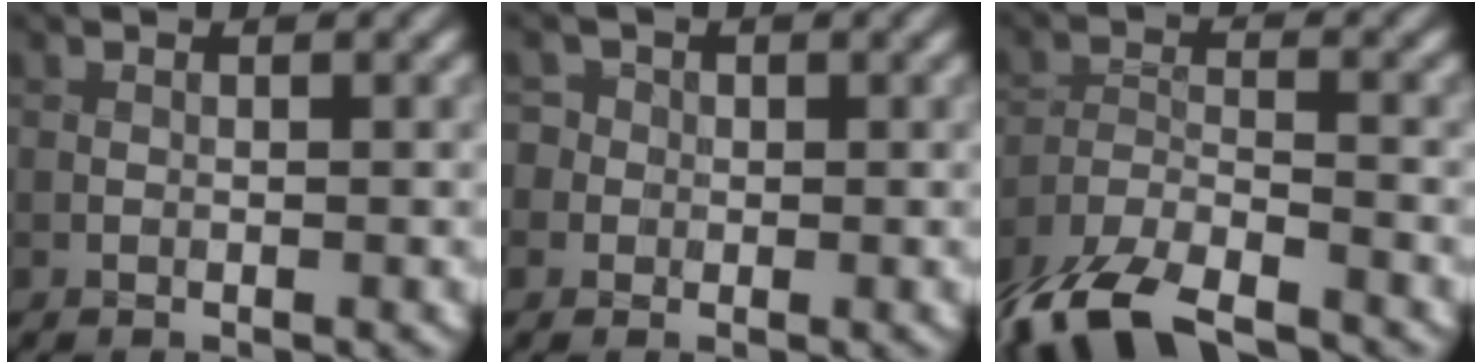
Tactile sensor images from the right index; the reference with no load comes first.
{"total": 3.9, "force": [-0.1, 3.8, 1.0], "torque": [0.009, 0.025, -0.034]}
{"total": 10.3, "force": [-8.6, 3.1, 4.7], "torque": [-0.091, -0.031, -0.149]}